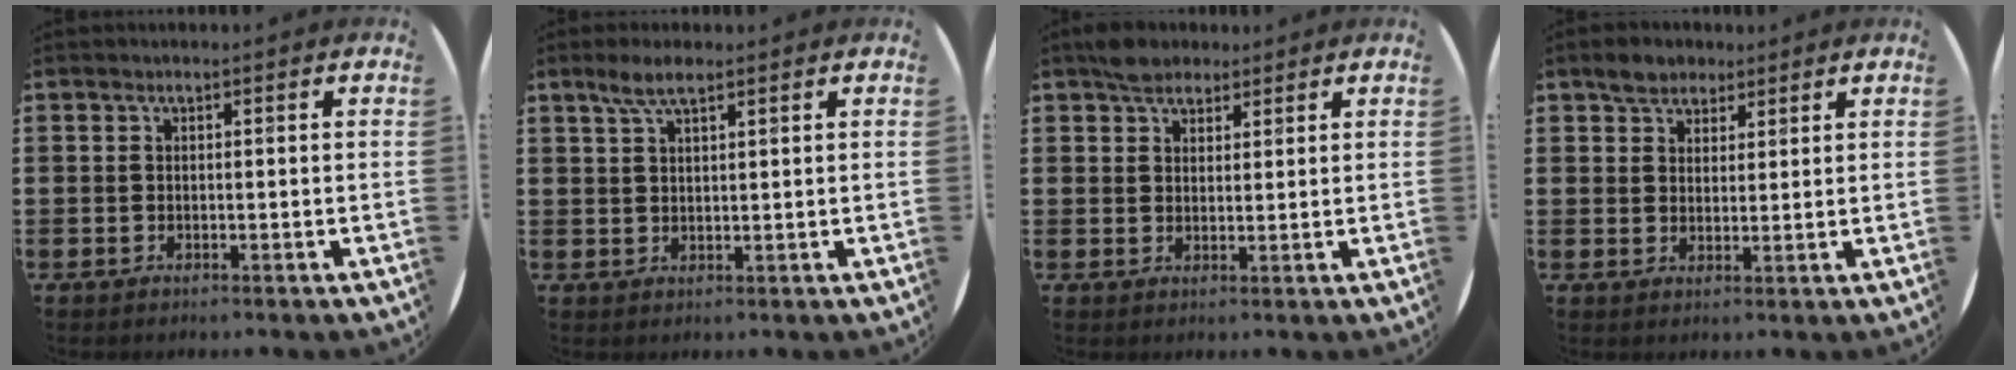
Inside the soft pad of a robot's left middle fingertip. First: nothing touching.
{"total": 3.7, "force": [2.6, 0.9, 2.5], "torque": [-0.053, 0.006, 0.046]}
{"total": 3.4, "force": [2.9, 1.7, 0.5], "torque": [-0.009, 0.004, 0.055]}
{"total": 3.3, "force": [2.7, 1.8, 0.2], "torque": [-0.004, 0.005, 0.052]}